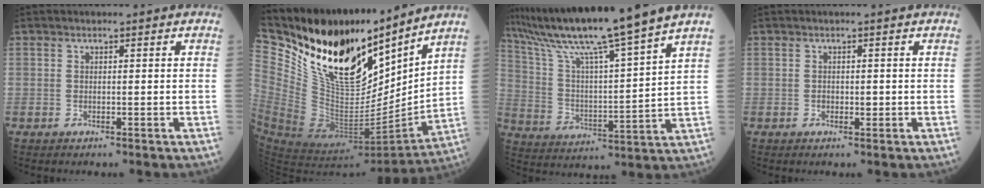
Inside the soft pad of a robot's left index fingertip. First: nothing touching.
{"total": 23.6, "force": [19.0, 7.4, 11.8], "torque": [-0.236, -0.024, 0.346]}
{"total": 17.9, "force": [15.0, -2.7, 9.4], "torque": [-0.170, -0.019, 0.252]}
{"total": 1.0, "force": [-0.2, 0.6, 0.7], "torque": [-0.011, 0.002, -0.003]}